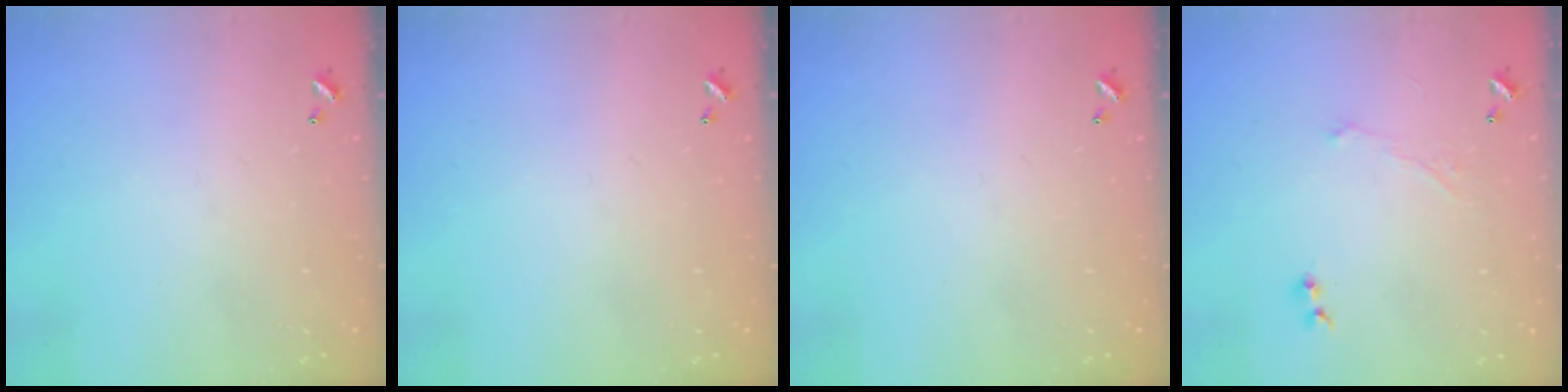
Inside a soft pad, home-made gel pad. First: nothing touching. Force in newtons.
{"total": 0.0}
{"total": 0.0}
{"total": 2.4, "press": 2.2, "slide": 0.9}